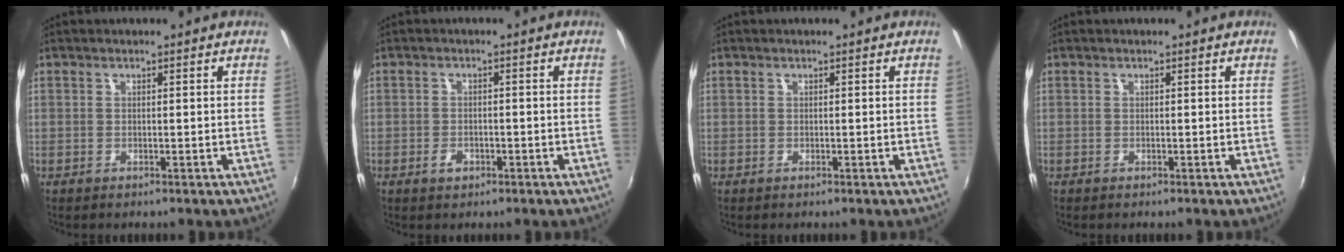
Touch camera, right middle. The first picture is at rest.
{"total": 1.6, "force": [-0.7, 1.1, 1.0], "torque": [-0.019, -0.001, -0.014]}
{"total": 0.0}
{"total": 0.0}